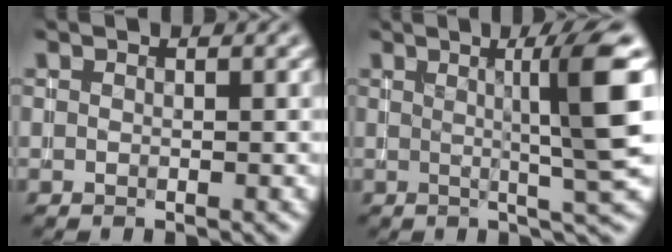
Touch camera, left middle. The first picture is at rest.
{"total": 7.4, "force": [1.2, 0.8, 7.3], "torque": [-0.098, 0.006, 0.021]}